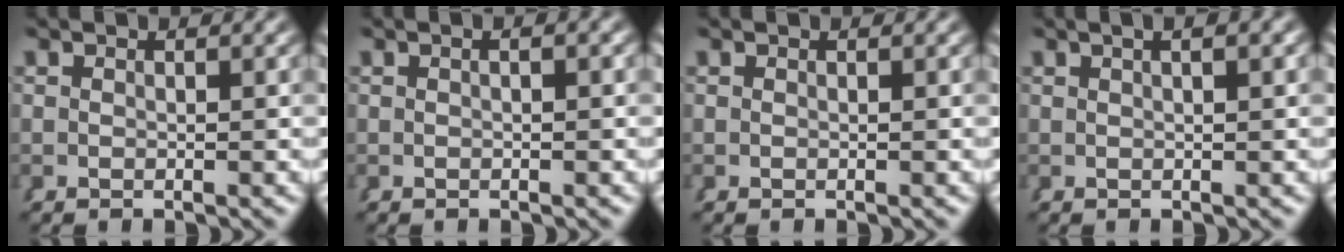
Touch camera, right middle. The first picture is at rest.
{"total": 0.7, "force": [-0.1, 0.0, 0.7], "torque": [-0.010, 0.007, -0.004]}
{"total": 0.0}
{"total": 2.1, "force": [0.9, 0.4, 1.8], "torque": [-0.015, 0.019, 0.007]}